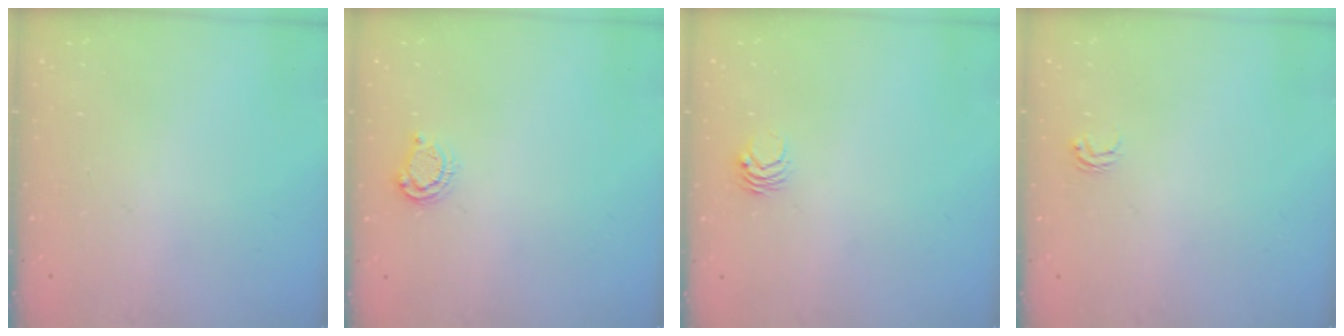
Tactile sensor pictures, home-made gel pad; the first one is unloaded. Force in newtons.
{"total": 5.8, "press": 5.8, "slide": 0.6}
{"total": 3.5, "press": 3.4, "slide": 0.5}
{"total": 2.1, "press": 2.1, "slide": 0.2}